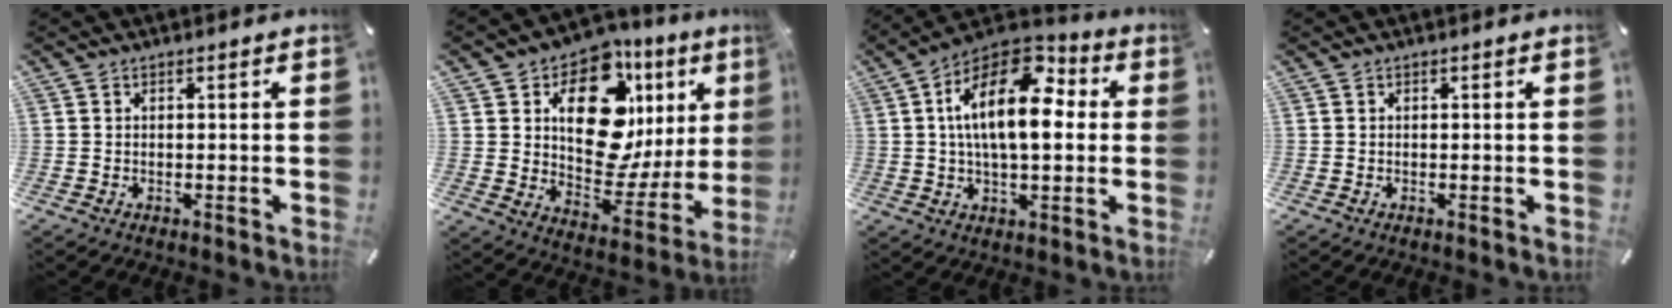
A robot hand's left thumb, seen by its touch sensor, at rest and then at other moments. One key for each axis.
{"total": 18.5, "fx": 7.2, "fy": 11.4, "fz": 12.6, "tx": -0.170, "ty": -0.057, "tz": 0.125}
{"total": 17.3, "fx": 3.4, "fy": 9.3, "fz": 14.2, "tx": -0.262, "ty": -0.013, "tz": 0.054}
{"total": 0.0}